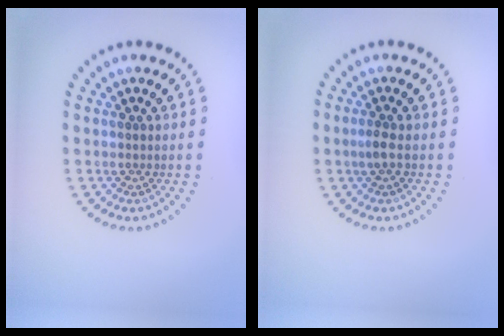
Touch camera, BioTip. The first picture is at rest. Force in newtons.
{"total": 0.9, "press": 0.8, "slide": 0.4}